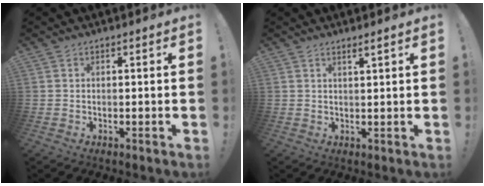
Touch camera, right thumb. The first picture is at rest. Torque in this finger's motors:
{"motor_torque": [-0.06, -0.43, 0.09, 0.22, 0.12]}